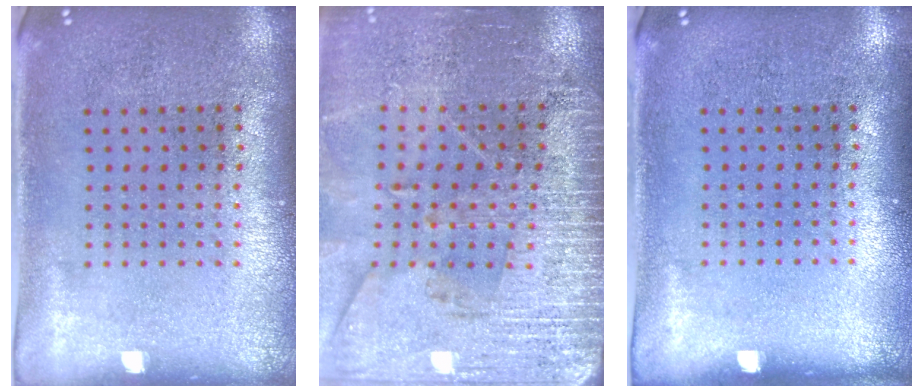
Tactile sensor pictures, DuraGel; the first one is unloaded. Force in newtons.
{"total": 3.0, "press": 3.0, "slide": 0.2}
{"total": 0.0}